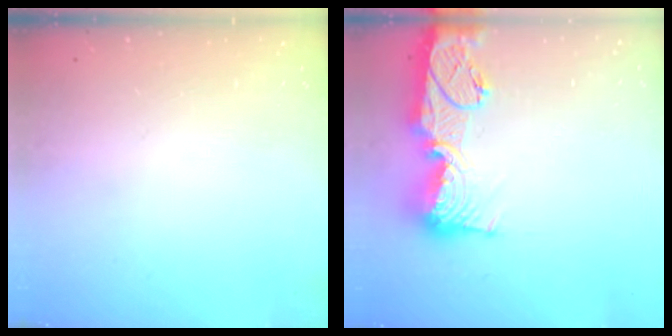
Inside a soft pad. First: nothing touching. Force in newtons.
{"total": 18.5, "press": 18.4, "slide": 1.7}